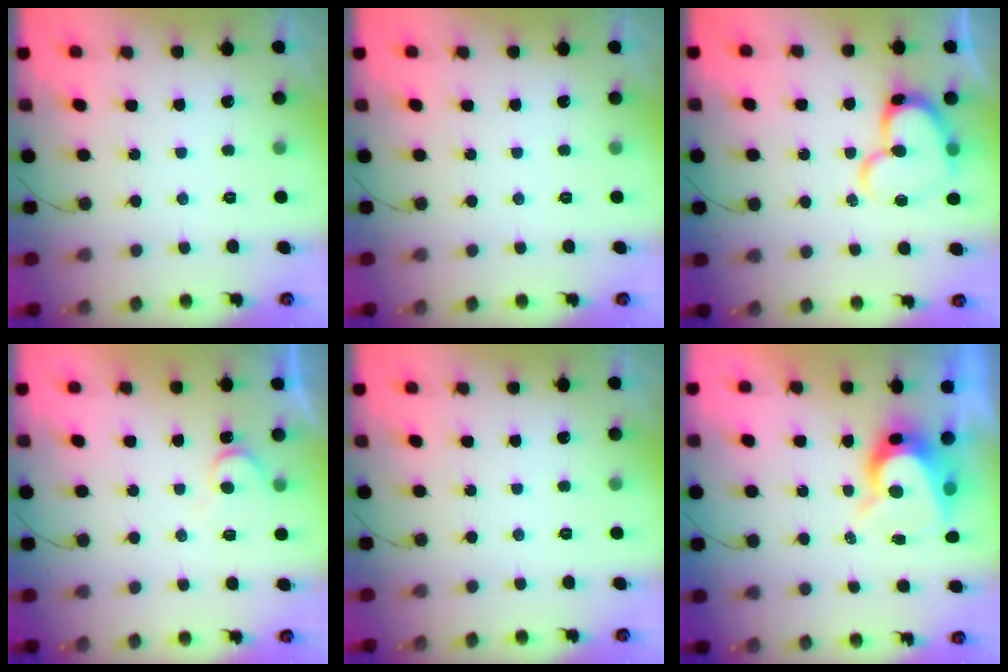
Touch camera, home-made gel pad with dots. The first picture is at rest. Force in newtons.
{"total": 0.0}
{"total": 15.0, "press": 14.9, "slide": 1.6}
{"total": 5.1, "press": 5.1, "slide": 0.4}
{"total": 0.0}
{"total": 9.0, "press": 9.0, "slide": 0.6}